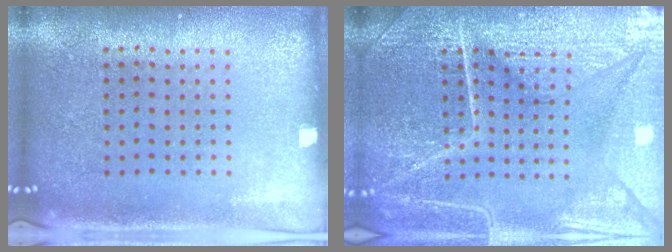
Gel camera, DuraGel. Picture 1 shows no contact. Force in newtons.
{"total": 7.2, "press": 7.1, "slide": 0.8}